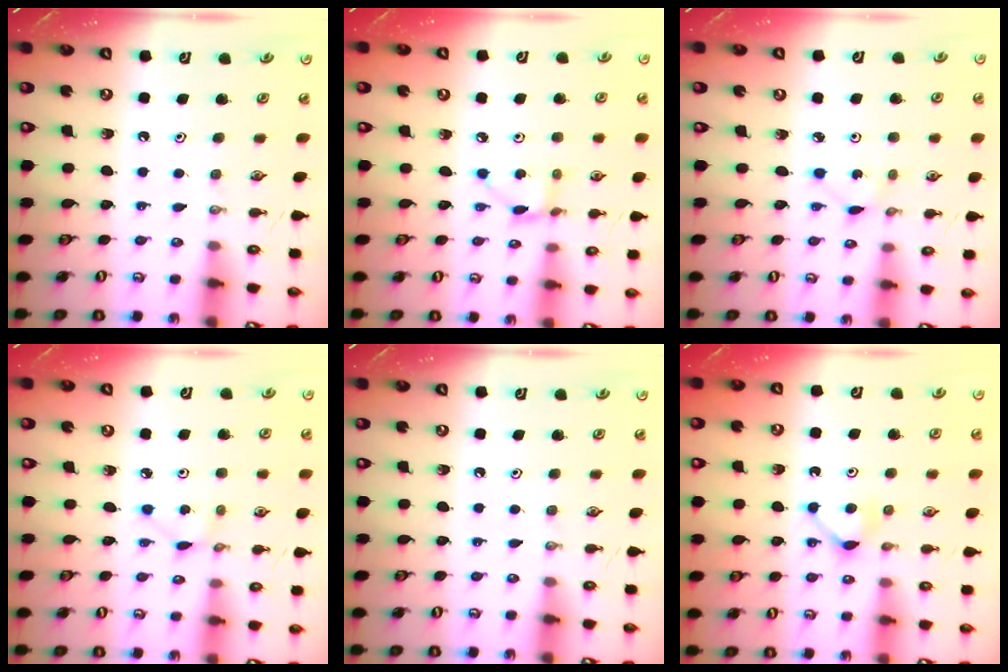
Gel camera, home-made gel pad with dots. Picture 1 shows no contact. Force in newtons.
{"total": 4.4, "press": 4.3, "slide": 0.5}
{"total": 1.0, "press": 1.0, "slide": 0.1}
{"total": 1.9, "press": 1.9, "slide": 0.2}
{"total": 0.0}
{"total": 5.5, "press": 5.4, "slide": 0.7}